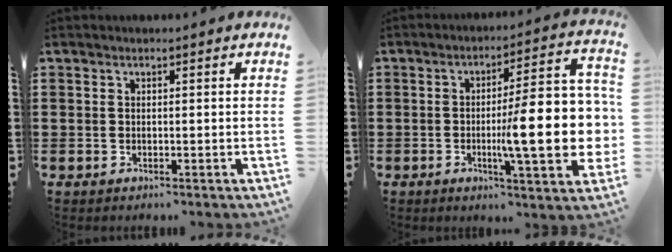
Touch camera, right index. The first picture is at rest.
{"total": 15.6, "force": [-2.1, 3.5, 15.1], "torque": [-0.206, -0.015, -0.038]}